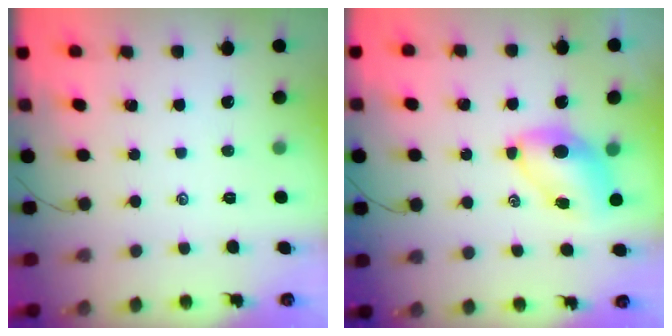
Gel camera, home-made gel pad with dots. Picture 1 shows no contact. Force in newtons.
{"total": 7.2, "press": 7.1, "slide": 1.0}